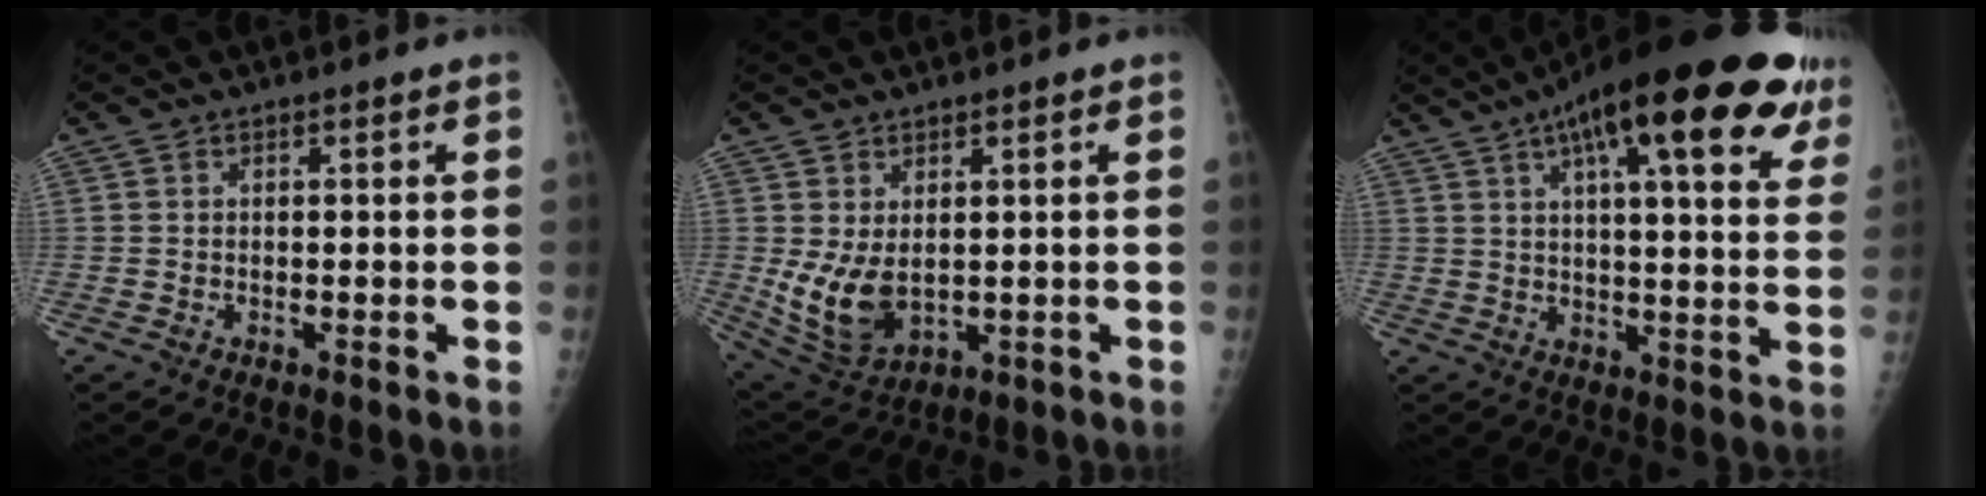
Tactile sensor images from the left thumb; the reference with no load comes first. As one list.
[{"total": 8.6, "force": [0.6, 5.6, 6.6], "torque": [-0.118, -0.020, 0.032]}, {"total": 26.0, "force": [14.2, 7.2, 20.5], "torque": [-0.280, -0.002, 0.189]}]